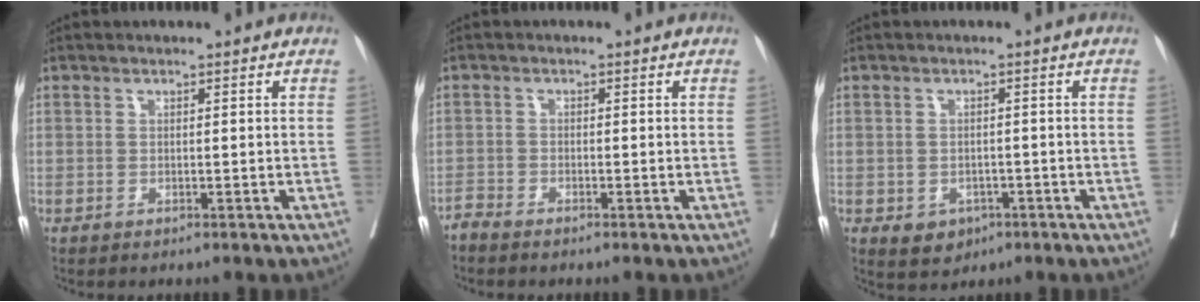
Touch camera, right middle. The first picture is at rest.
{"total": 1.3, "force": [-1.3, 0.0, 0.1], "torque": [-0.001, -0.003, -0.028]}
{"total": 3.5, "force": [-1.5, 2.8, 1.5], "torque": [-0.016, 0.002, -0.011]}